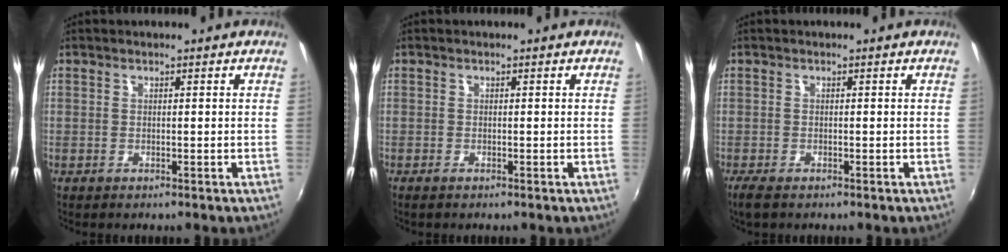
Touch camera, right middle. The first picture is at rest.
{"total": 0.9, "force": [-0.7, 0.2, 0.6], "torque": [-0.011, -0.004, -0.014]}
{"total": 2.5, "force": [-1.8, 0.8, 1.6], "torque": [-0.034, -0.010, -0.033]}